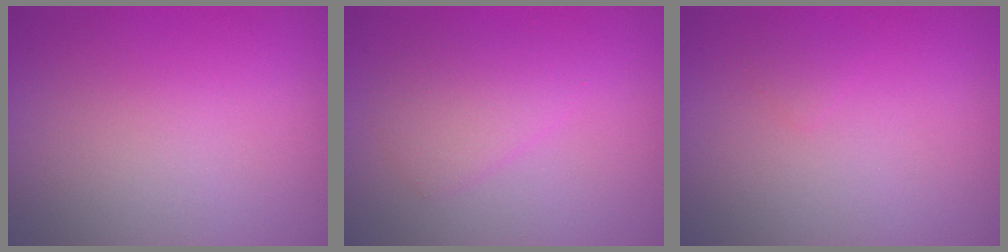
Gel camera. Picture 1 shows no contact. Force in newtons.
{"total": 2.4, "press": 2.4, "slide": 0.1}
{"total": 0.5, "press": 0.5, "slide": 0.1}